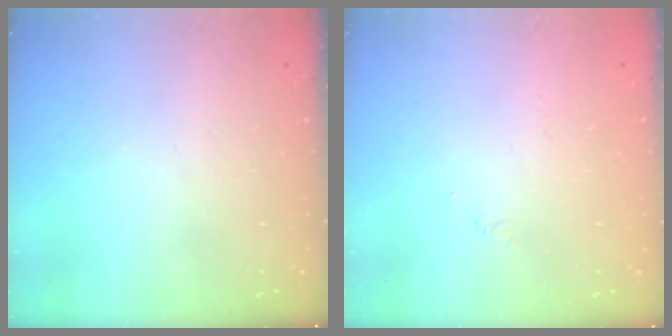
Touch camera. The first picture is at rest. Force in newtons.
{"total": 1.7, "press": 1.6, "slide": 0.4}